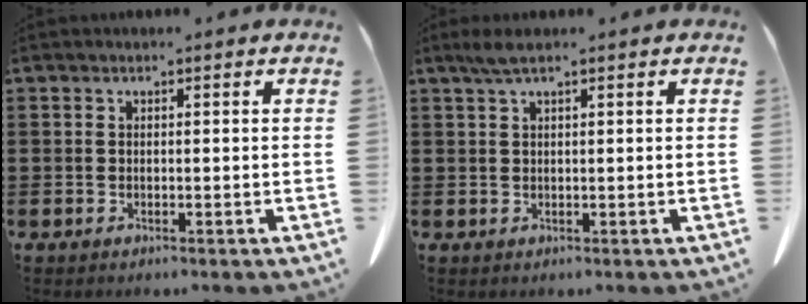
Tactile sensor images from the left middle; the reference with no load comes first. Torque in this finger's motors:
{"motor_torque": [0.59, -0.24, 0.04, 0.04]}